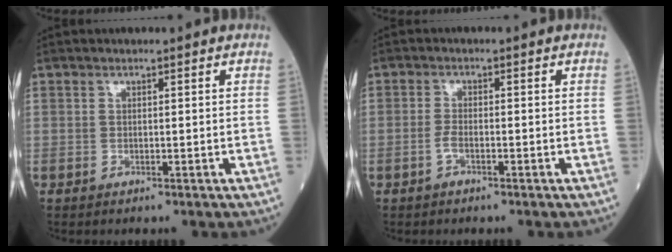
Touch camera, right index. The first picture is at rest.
{"total": 1.7, "force": [-0.9, 0.5, 1.3], "torque": [-0.029, 0.001, -0.019]}